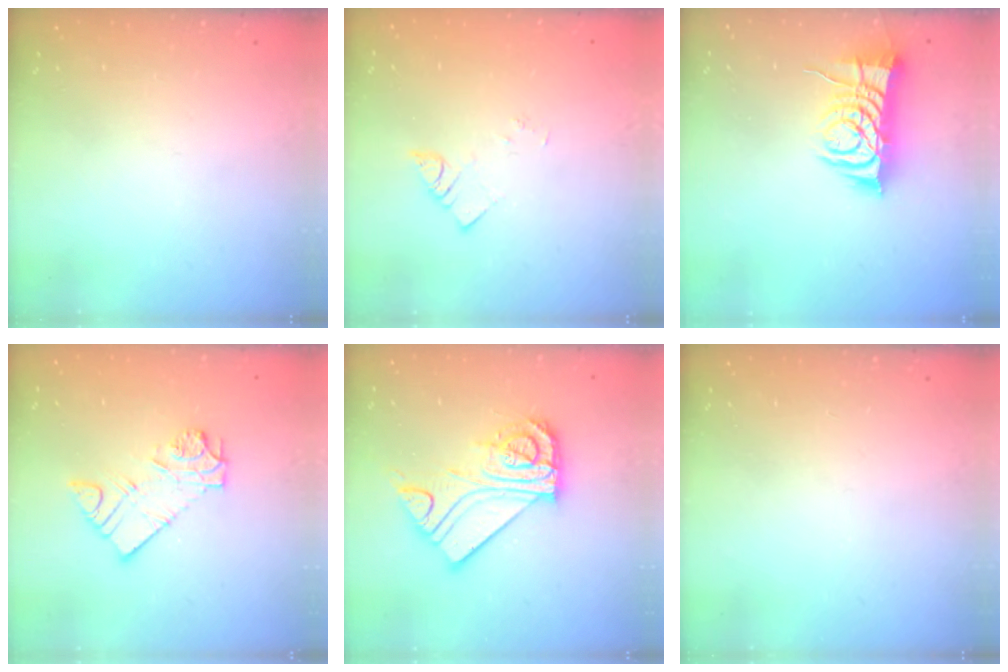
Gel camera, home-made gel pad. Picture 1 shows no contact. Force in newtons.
{"total": 2.2, "press": 2.2, "slide": 0.2}
{"total": 9.2, "press": 9.1, "slide": 1.1}
{"total": 10.0, "press": 10.0, "slide": 0.9}
{"total": 13.6, "press": 13.6, "slide": 0.7}
{"total": 0.0}